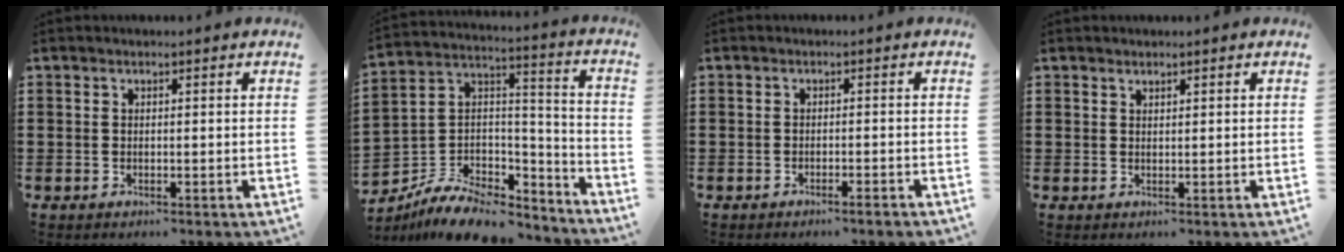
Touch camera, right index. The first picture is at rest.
{"total": 8.5, "force": [-6.9, 3.7, 3.3], "torque": [-0.073, 0.014, -0.133]}
{"total": 1.4, "force": [-1.2, -0.2, 0.7], "torque": [-0.013, -0.003, -0.022]}
{"total": 0.8, "force": [0.7, 0.3, 0.1], "torque": [-0.002, 0.001, 0.014]}